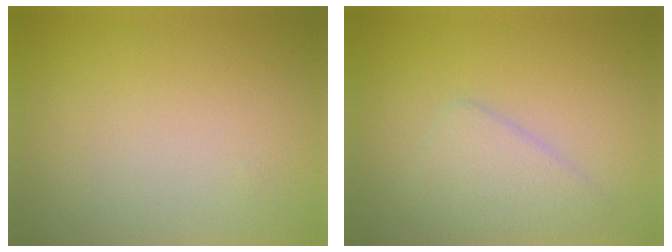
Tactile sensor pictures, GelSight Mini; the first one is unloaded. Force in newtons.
{"total": 2.6, "press": 2.6, "slide": 0.1}